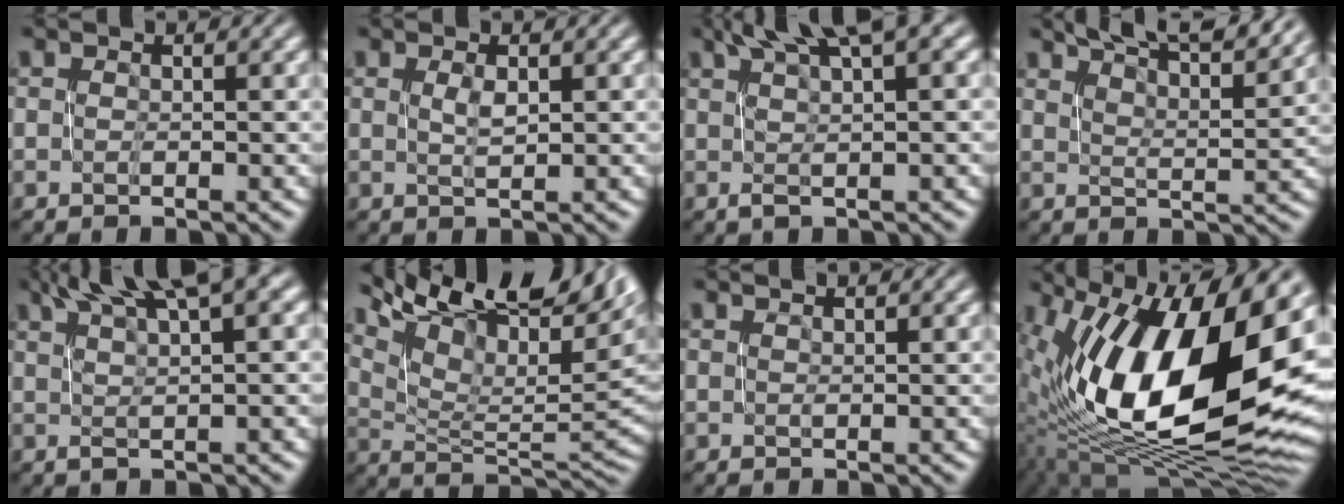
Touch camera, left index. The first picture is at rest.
{"total": 1.0, "force": [0.4, 0.2, 0.9], "torque": [-0.016, 0.004, 0.007]}
{"total": 5.4, "force": [3.1, 0.9, 4.4], "torque": [-0.061, 0.014, 0.049]}
{"total": 11.0, "force": [8.8, 2.5, 6.1], "torque": [-0.061, 0.018, 0.092]}
{"total": 6.8, "force": [4.0, 1.2, 5.3], "torque": [-0.067, 0.020, 0.067]}
{"total": 15.4, "force": [8.6, 6.0, 11.4], "torque": [-0.175, 0.042, 0.147]}
{"total": 0.0}
{"total": 18.7, "force": [2.6, 9.2, 16.0], "torque": [-0.272, 0.007, 0.035]}